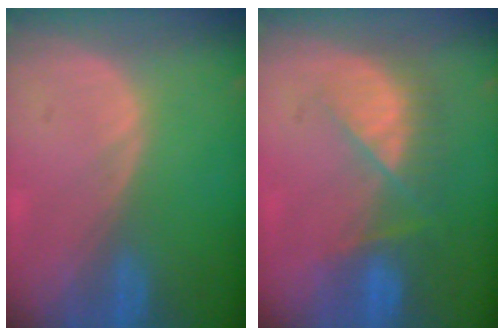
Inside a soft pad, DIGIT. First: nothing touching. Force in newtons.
{"total": 7.6, "press": 6.9, "slide": 3.1}